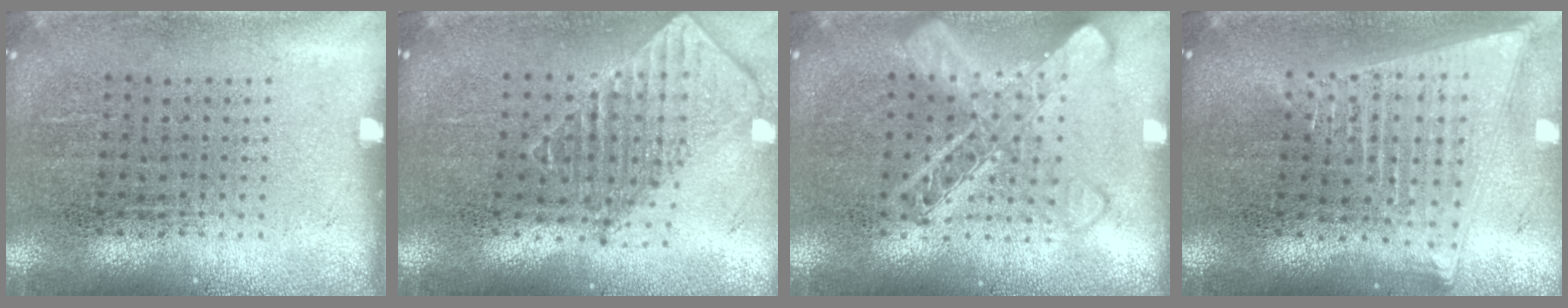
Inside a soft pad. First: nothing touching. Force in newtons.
{"total": 2.0, "press": 1.5, "slide": 1.3}
{"total": 2.8, "press": 2.8, "slide": 0.5}
{"total": 2.1, "press": 1.8, "slide": 1.0}